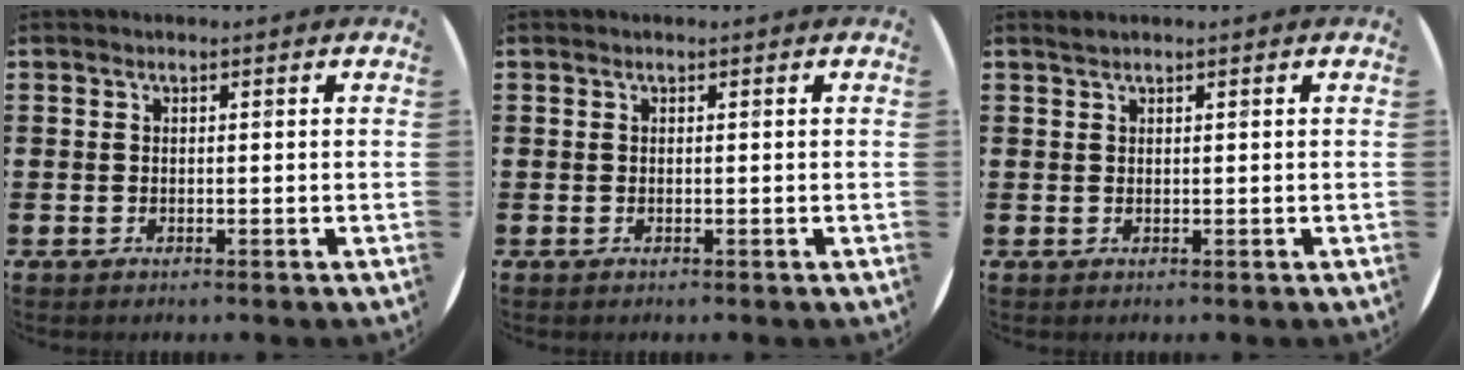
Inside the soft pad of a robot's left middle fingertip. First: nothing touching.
{"total": 0.0}
{"total": 0.5, "force": [0.5, -0.1, 0.1], "torque": [-0.001, 0.000, 0.010]}